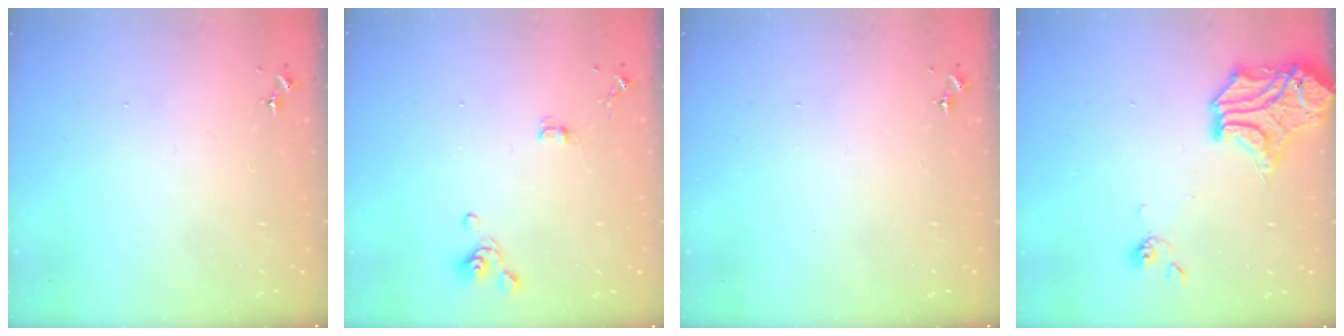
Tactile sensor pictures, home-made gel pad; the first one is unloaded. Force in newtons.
{"total": 4.7, "press": 4.2, "slide": 2.2}
{"total": 0.0}
{"total": 16.4, "press": 16.1, "slide": 3.1}